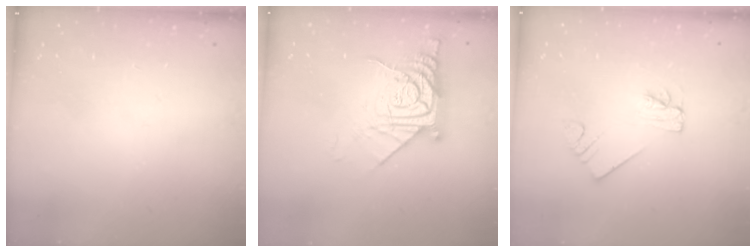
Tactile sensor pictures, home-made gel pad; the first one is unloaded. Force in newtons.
{"total": 14.3, "press": 14.2, "slide": 1.6}
{"total": 2.2, "press": 2.2, "slide": 0.1}